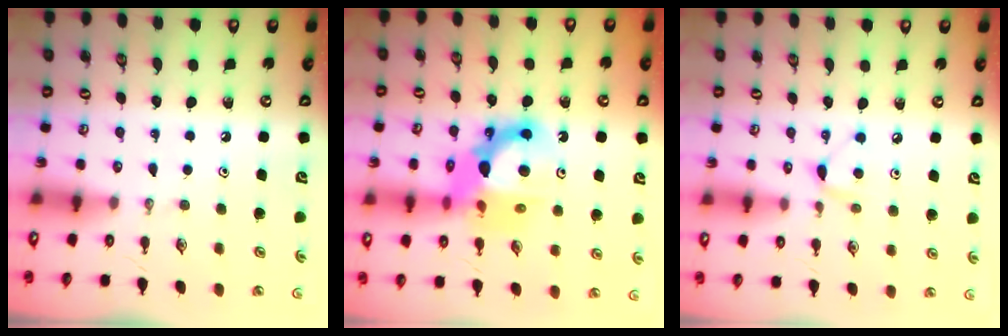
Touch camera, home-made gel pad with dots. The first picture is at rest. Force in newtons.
{"total": 13.6, "press": 13.5, "slide": 1.7}
{"total": 5.3, "press": 5.3, "slide": 0.7}